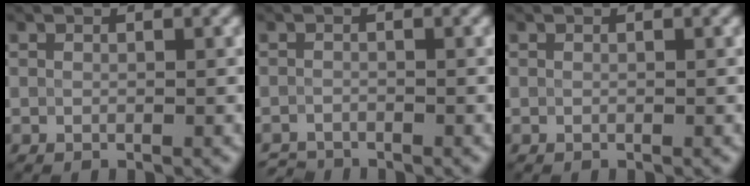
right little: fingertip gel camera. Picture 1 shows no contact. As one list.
[{"total": 1.4, "force": [-1.4, 0.1, 0.0], "torque": [0.003, -0.004, -0.029]}, {"total": 0.0}]